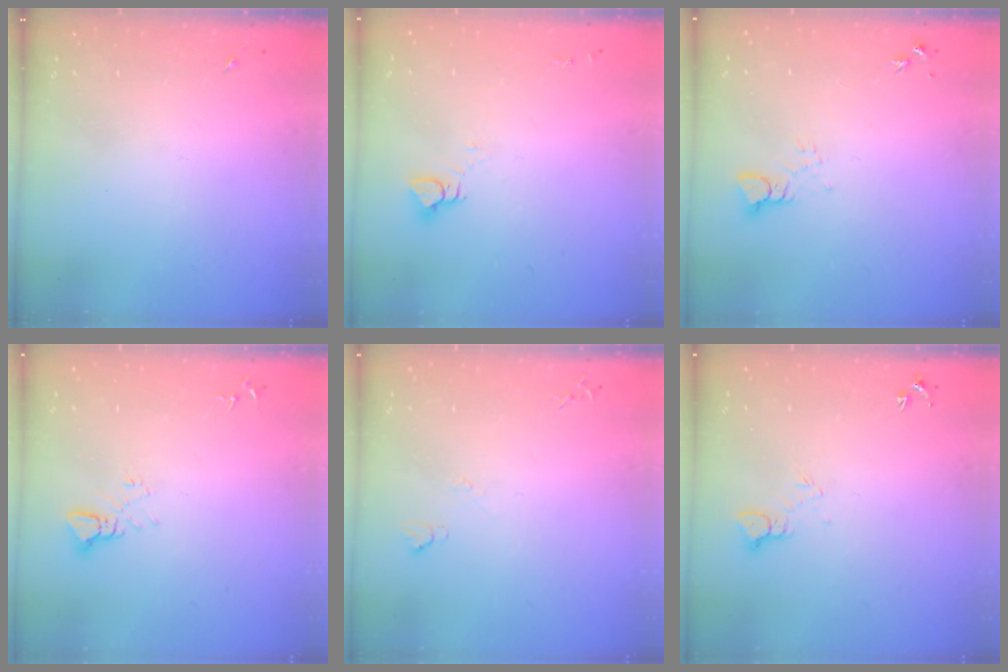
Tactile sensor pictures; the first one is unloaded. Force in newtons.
{"total": 4.3, "press": 4.3, "slide": 0.4}
{"total": 3.1, "press": 3.1, "slide": 0.4}
{"total": 3.1, "press": 3.1, "slide": 0.1}
{"total": 4.0, "press": 4.0, "slide": 0.6}
{"total": 3.9, "press": 3.8, "slide": 0.4}